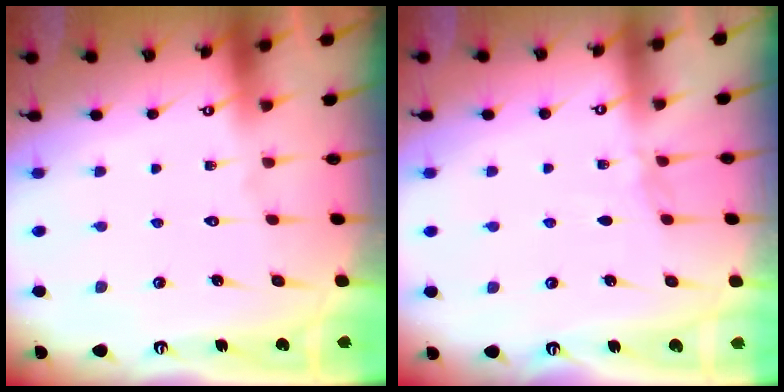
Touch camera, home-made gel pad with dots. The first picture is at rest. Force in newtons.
{"total": 3.0, "press": 2.9, "slide": 0.5}